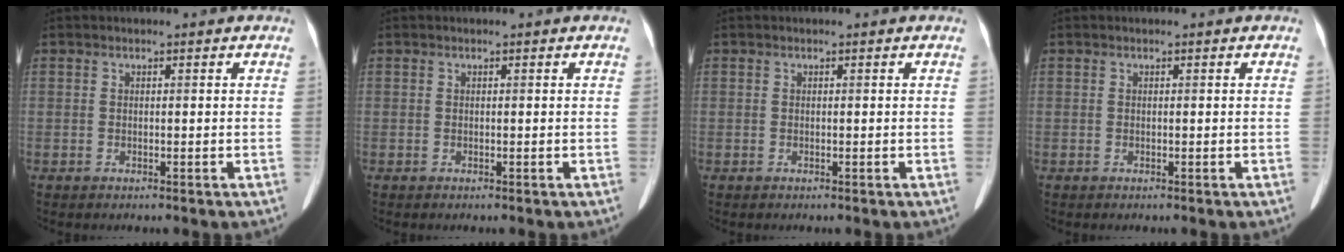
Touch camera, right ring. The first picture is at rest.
{"total": 0.0}
{"total": 0.0}
{"total": 0.0}